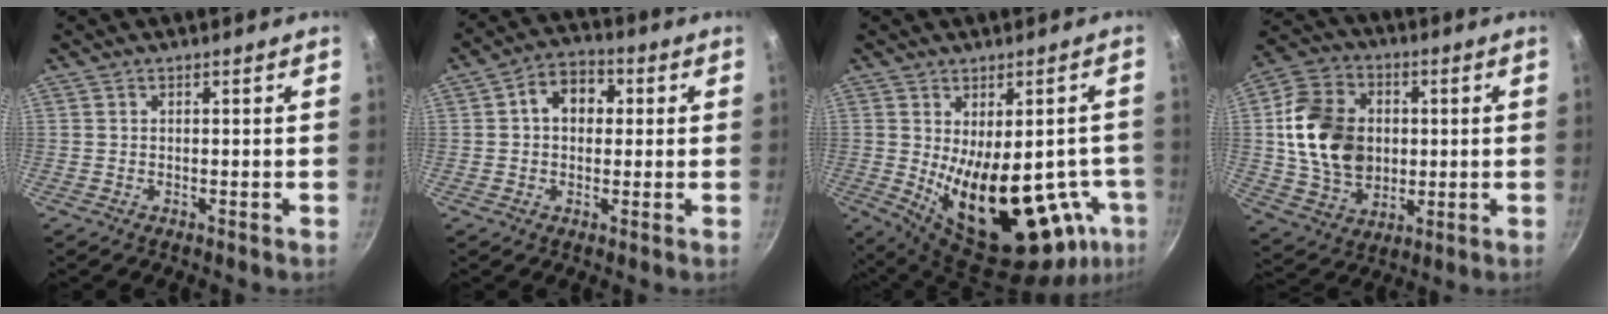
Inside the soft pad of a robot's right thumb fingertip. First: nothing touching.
{"total": 8.0, "force": [1.4, 6.0, 5.1], "torque": [-0.044, 0.016, 0.008]}
{"total": 22.7, "force": [-5.2, 11.5, 18.9], "torque": [-0.214, -0.026, -0.040]}
{"total": 18.0, "force": [1.5, 13.9, 11.3], "torque": [-0.179, 0.006, 0.031]}